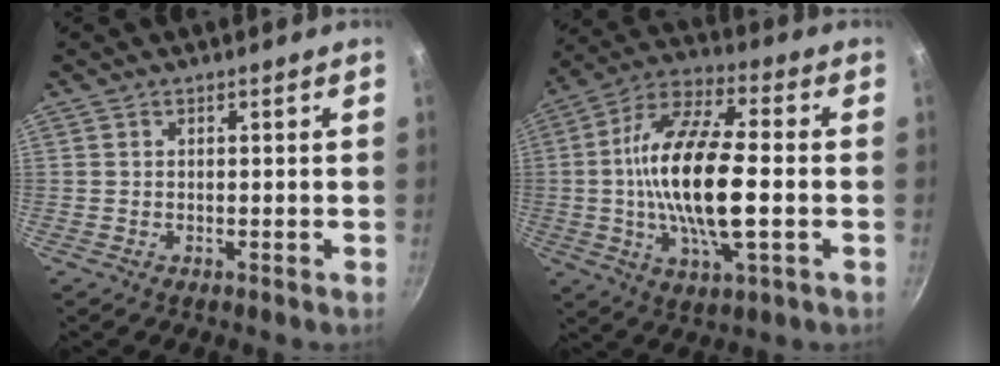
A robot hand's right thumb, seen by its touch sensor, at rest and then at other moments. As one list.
[{"total": 19.8, "force": [-1.5, 7.2, 18.4], "torque": [-0.350, 0.020, -0.040]}]